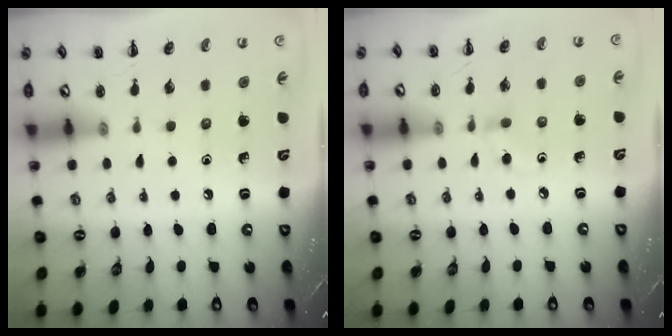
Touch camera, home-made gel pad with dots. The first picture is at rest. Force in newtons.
{"total": 4.4, "press": 4.0, "slide": 1.8}